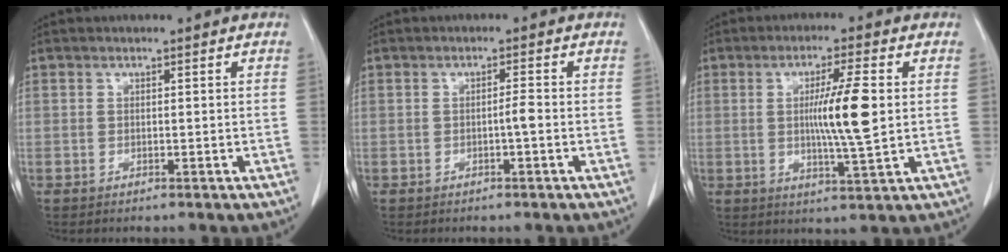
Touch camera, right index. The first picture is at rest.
{"total": 1.5, "force": [-0.5, -0.1, 1.4], "torque": [-0.024, 0.001, -0.008]}
{"total": 8.8, "force": [0.6, -0.1, 8.8], "torque": [-0.152, -0.009, 0.010]}